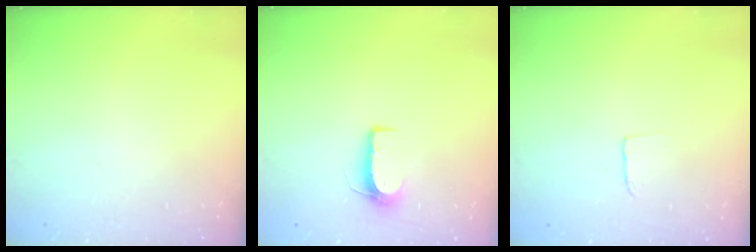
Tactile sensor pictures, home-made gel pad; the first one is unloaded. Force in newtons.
{"total": 7.0, "press": 7.0, "slide": 0.6}
{"total": 2.4, "press": 2.4, "slide": 0.1}